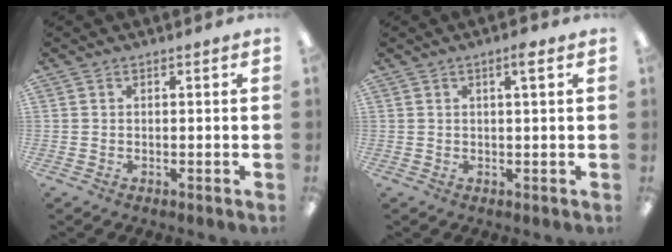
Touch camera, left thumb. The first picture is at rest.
{"total": 3.0, "force": [1.7, 0.5, 2.4], "torque": [-0.037, -0.003, 0.024]}